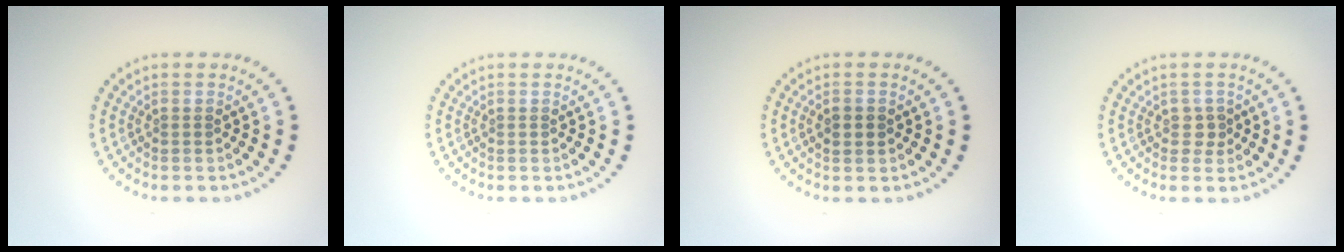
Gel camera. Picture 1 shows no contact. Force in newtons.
{"total": 0.0}
{"total": 1.9, "press": 1.9, "slide": 0.1}
{"total": 1.0, "press": 0.9, "slide": 0.4}